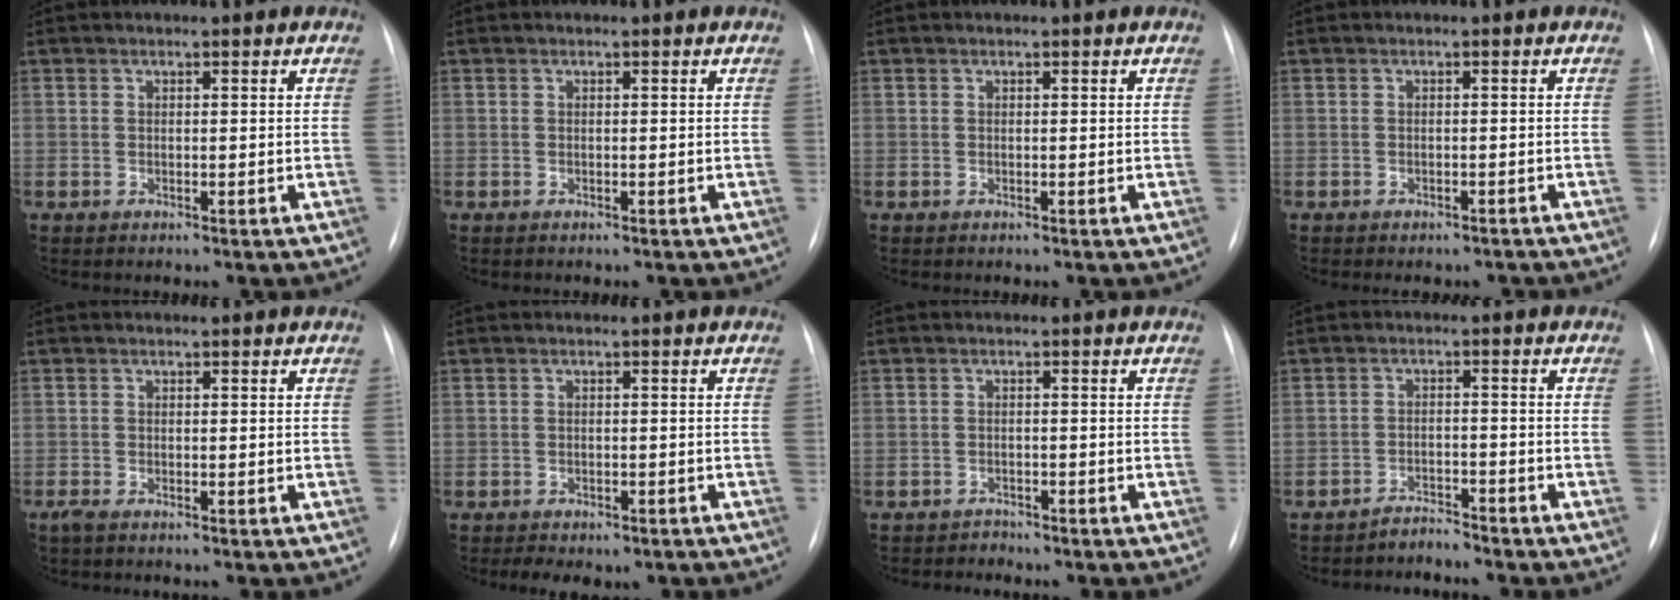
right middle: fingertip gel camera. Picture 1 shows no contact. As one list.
[{"total": 0.0}, {"total": 0.0}, {"total": 4.7, "force": [-4.1, 2.0, 1.1], "torque": [-0.008, 0.008, -0.045]}, {"total": 1.0, "force": [-0.7, 0.2, 0.6], "torque": [-0.016, -0.003, -0.015]}, {"total": 5.8, "force": [-4.4, 2.8, 2.5], "torque": [-0.033, 0.007, -0.049]}, {"total": 1.5, "force": [-1.3, 0.4, -0.7], "torque": [0.013, -0.002, -0.021]}, {"total": 2.4, "force": [-2.3, -0.1, -0.6], "torque": [0.014, -0.013, -0.036]}]